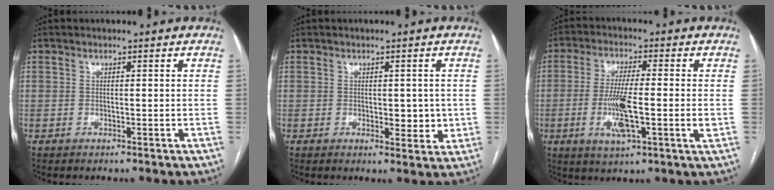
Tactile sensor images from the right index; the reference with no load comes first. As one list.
[{"total": 3.8, "force": [0.1, 2.2, 3.1], "torque": [-0.033, -0.002, 0.007]}, {"total": 9.5, "force": [-1.6, 1.3, 9.3], "torque": [-0.178, -0.005, -0.030]}]